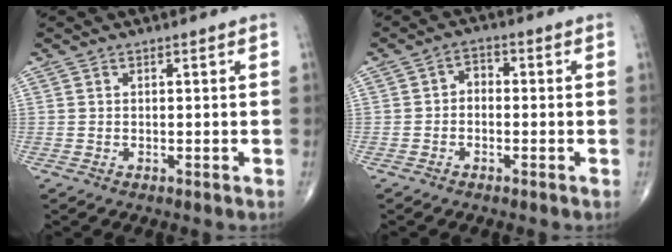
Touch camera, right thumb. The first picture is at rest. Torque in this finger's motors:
{"motor_torque": [-0.28, 0.21, 0.03, -0.07, 0.03]}